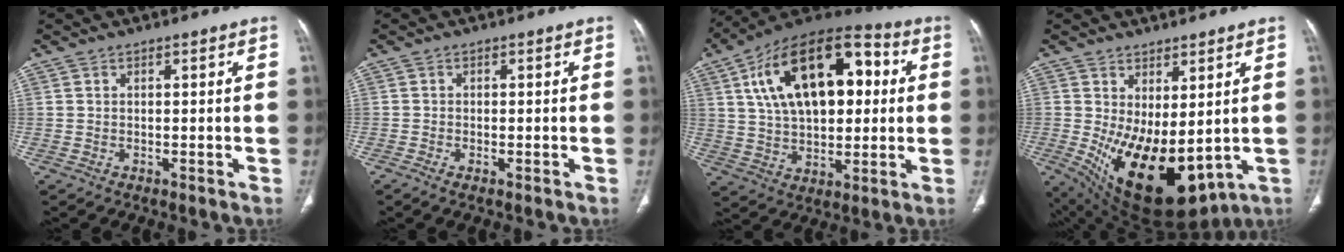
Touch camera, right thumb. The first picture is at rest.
{"total": 1.2, "force": [-0.7, 0.4, 1.0], "torque": [-0.024, -0.002, -0.015]}
{"total": 24.4, "force": [5.6, 13.5, 19.5], "torque": [-0.295, 0.017, 0.084]}
{"total": 17.4, "force": [-1.4, 8.6, 15.1], "torque": [-0.244, -0.027, 0.016]}